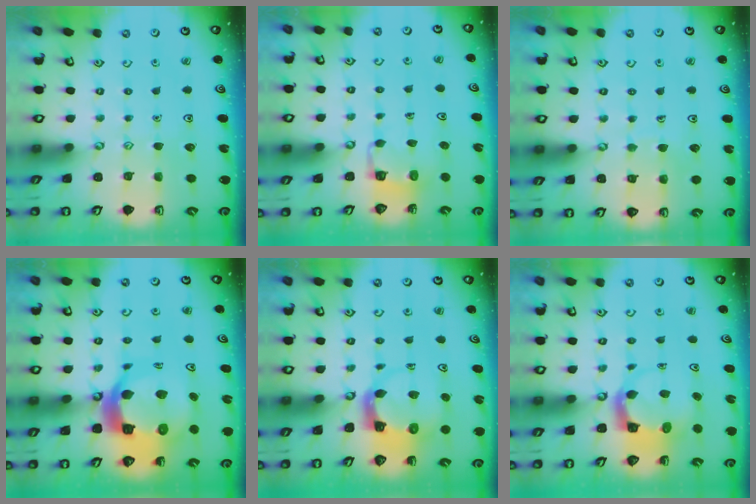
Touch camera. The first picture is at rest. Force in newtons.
{"total": 2.8, "press": 2.8, "slide": 0.2}
{"total": 5.4, "press": 5.4, "slide": 0.4}
{"total": 14.9, "press": 14.8, "slide": 1.8}
{"total": 3.9, "press": 3.9, "slide": 0.6}
{"total": 4.0, "press": 4.0, "slide": 0.3}